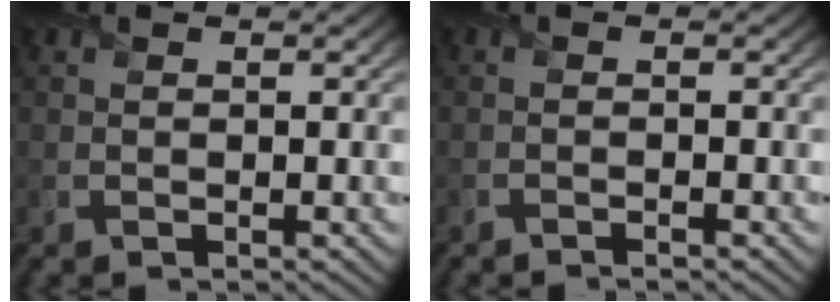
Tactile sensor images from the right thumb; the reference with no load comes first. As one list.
[{"total": 0.9, "force": [-0.8, 0.0, 0.4], "torque": [-0.006, -0.002, -0.018]}]